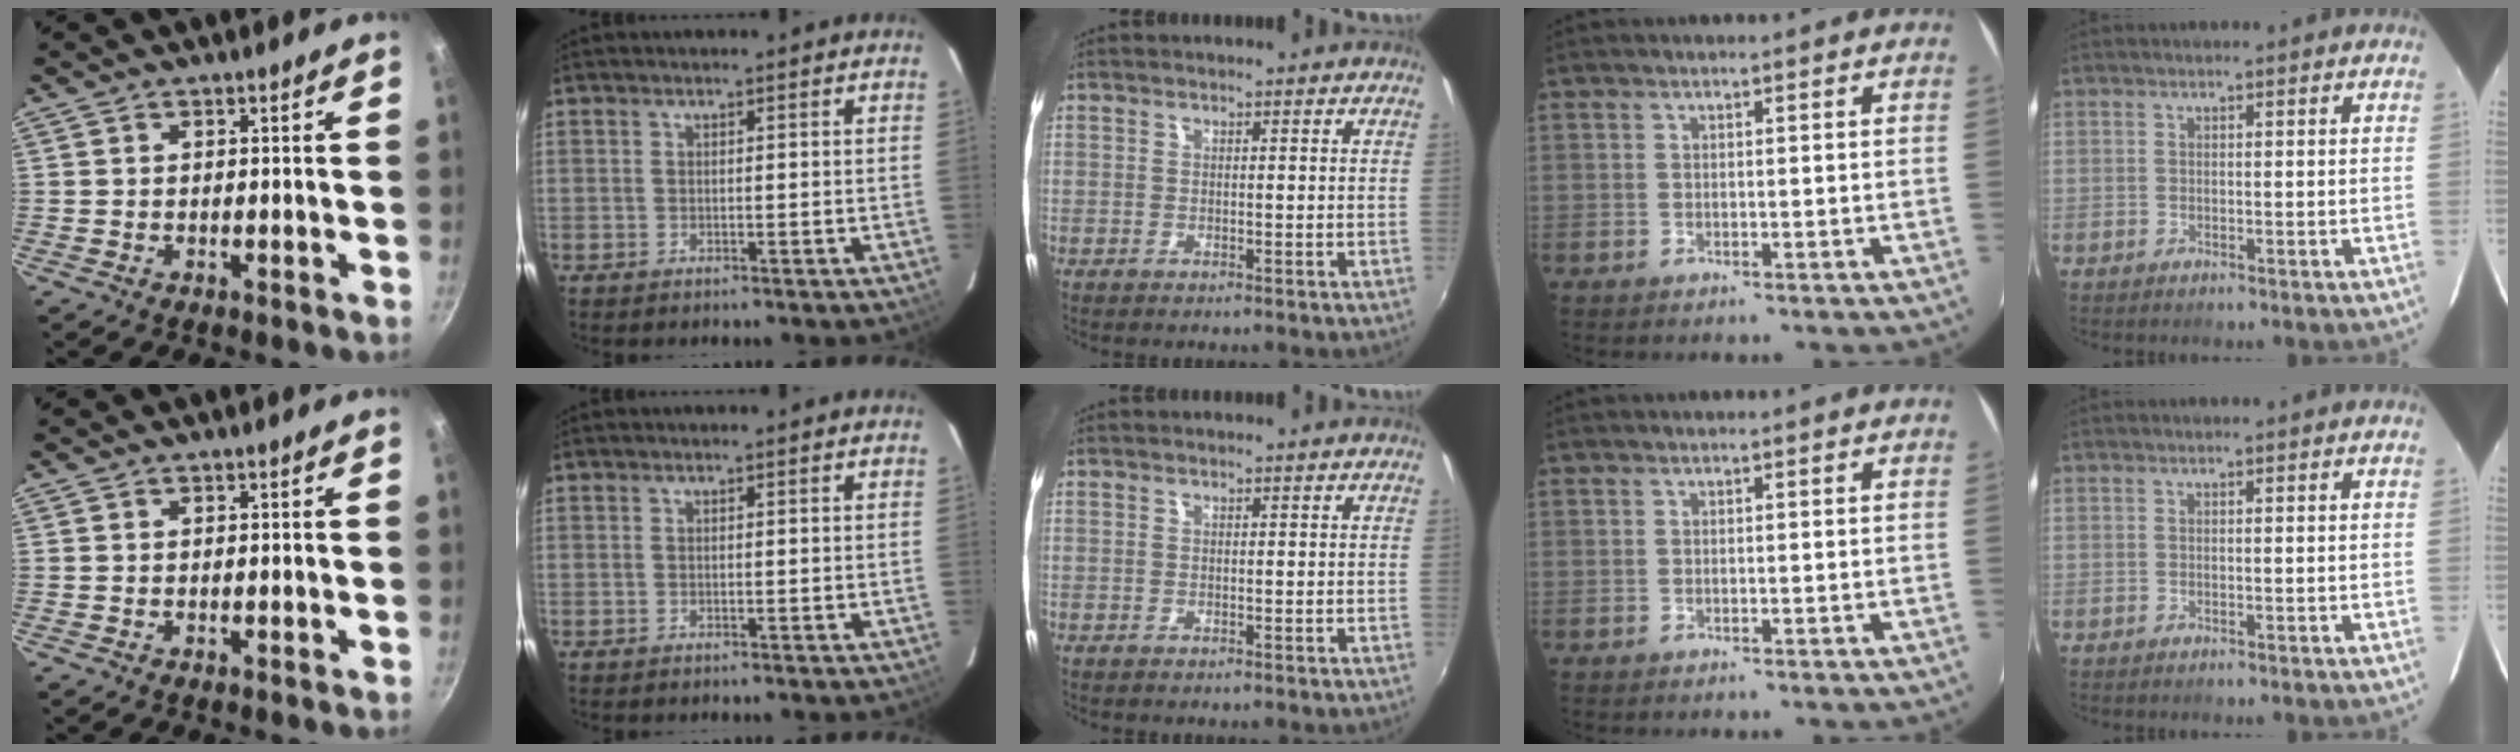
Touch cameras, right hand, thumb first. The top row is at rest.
{}